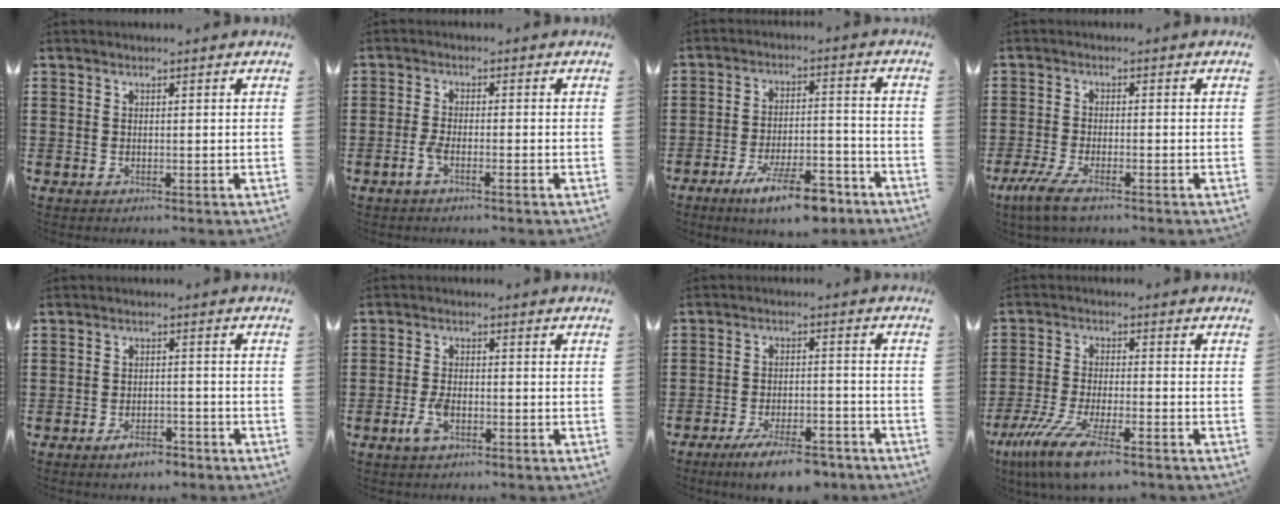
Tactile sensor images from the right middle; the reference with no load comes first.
{"total": 2.3, "force": [-1.3, 0.4, 1.8], "torque": [-0.049, -0.003, -0.028]}
{"total": 10.4, "force": [-7.7, 2.1, 6.7], "torque": [-0.115, 0.014, -0.141]}
{"total": 4.3, "force": [-3.2, 0.7, 2.7], "torque": [-0.075, -0.014, -0.066]}
{"total": 3.2, "force": [-2.8, 1.0, 1.3], "torque": [-0.024, 0.005, -0.052]}
{"total": 3.9, "force": [-1.7, 1.7, 3.0], "torque": [-0.074, -0.003, -0.036]}
{"total": 7.3, "force": [-6.2, 1.1, 3.8], "torque": [-0.068, -0.002, -0.112]}
{"total": 9.7, "force": [-7.3, 1.3, 6.2], "torque": [-0.139, -0.008, -0.142]}